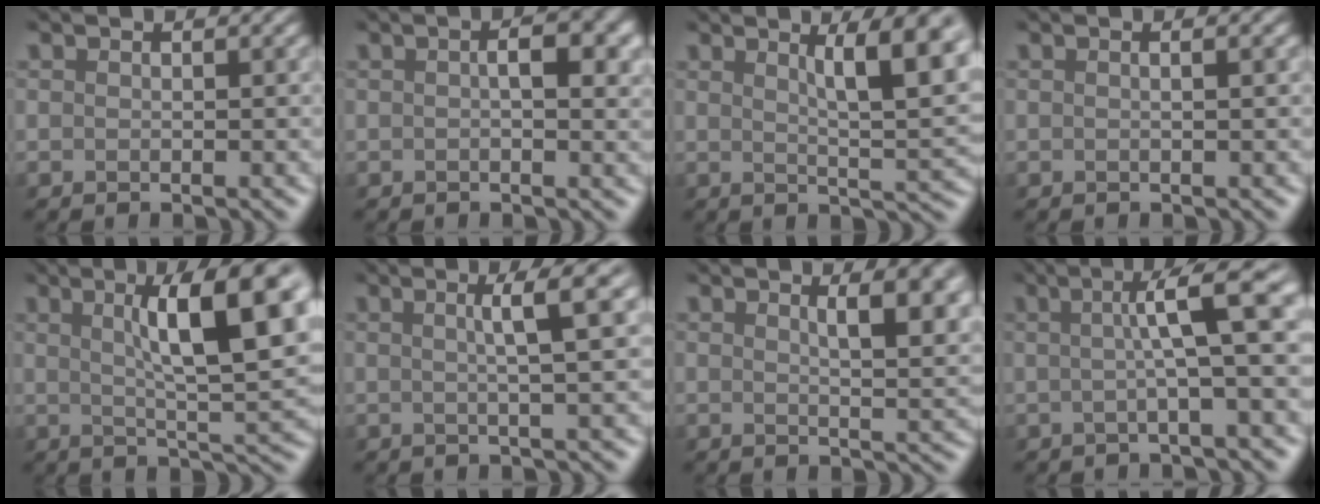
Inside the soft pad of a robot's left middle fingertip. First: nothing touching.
{"total": 4.0, "force": [0.7, 1.5, 3.6], "torque": [-0.033, 0.009, 0.003]}
{"total": 7.9, "force": [3.2, 2.0, 7.0], "torque": [-0.069, 0.010, 0.047]}
{"total": 2.0, "force": [0.6, 1.0, 1.7], "torque": [-0.002, 0.003, -0.014]}
{"total": 10.6, "force": [3.0, 2.3, 9.9], "torque": [-0.126, 0.006, 0.049]}
{"total": 4.4, "force": [1.1, 0.6, 4.3], "torque": [-0.054, 0.014, 0.015]}
{"total": 6.6, "force": [2.5, 2.5, 5.6], "torque": [-0.035, 0.011, 0.029]}
{"total": 6.4, "force": [0.9, 1.1, 6.2], "torque": [-0.083, 0.016, 0.009]}